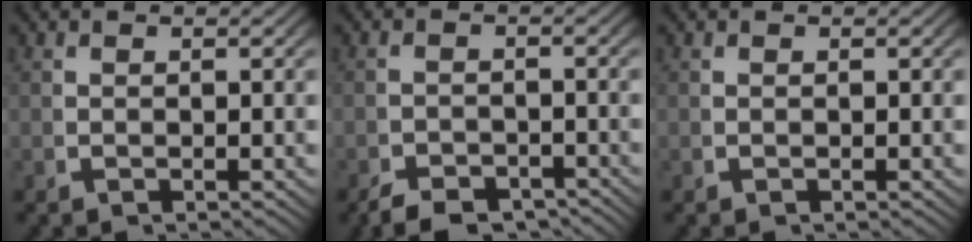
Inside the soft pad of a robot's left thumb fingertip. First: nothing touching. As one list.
[{"total": 3.2, "force": [-2.9, 1.1, 0.9], "torque": [-0.001, -0.011, -0.051]}, {"total": 0.0}]